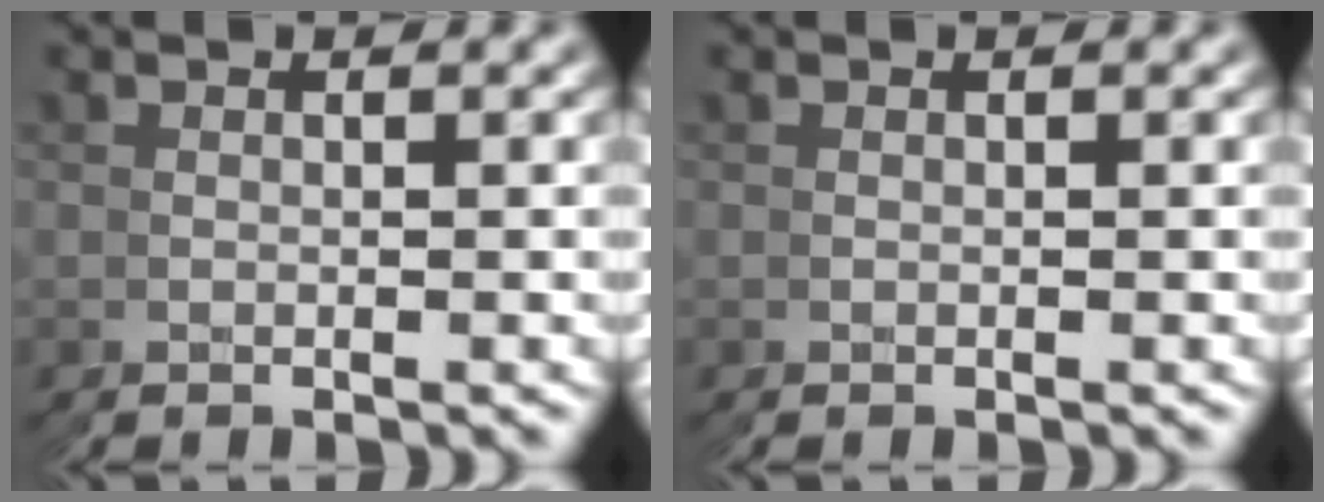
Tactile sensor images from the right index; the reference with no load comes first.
{"total": 0.0}